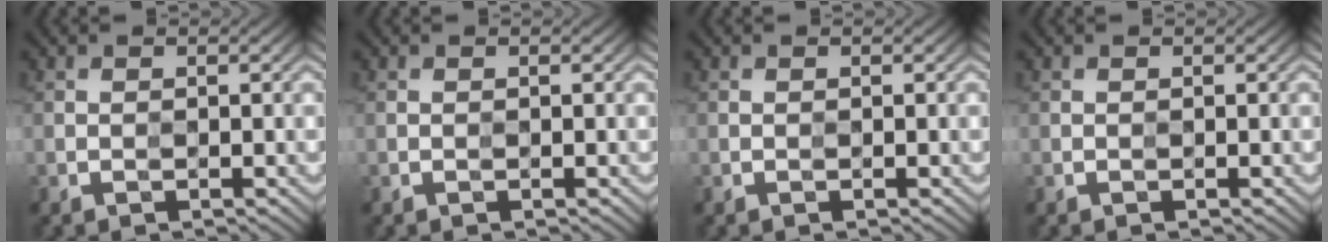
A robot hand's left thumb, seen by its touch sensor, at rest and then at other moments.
{"total": 0.0}
{"total": 0.0}
{"total": 0.0}